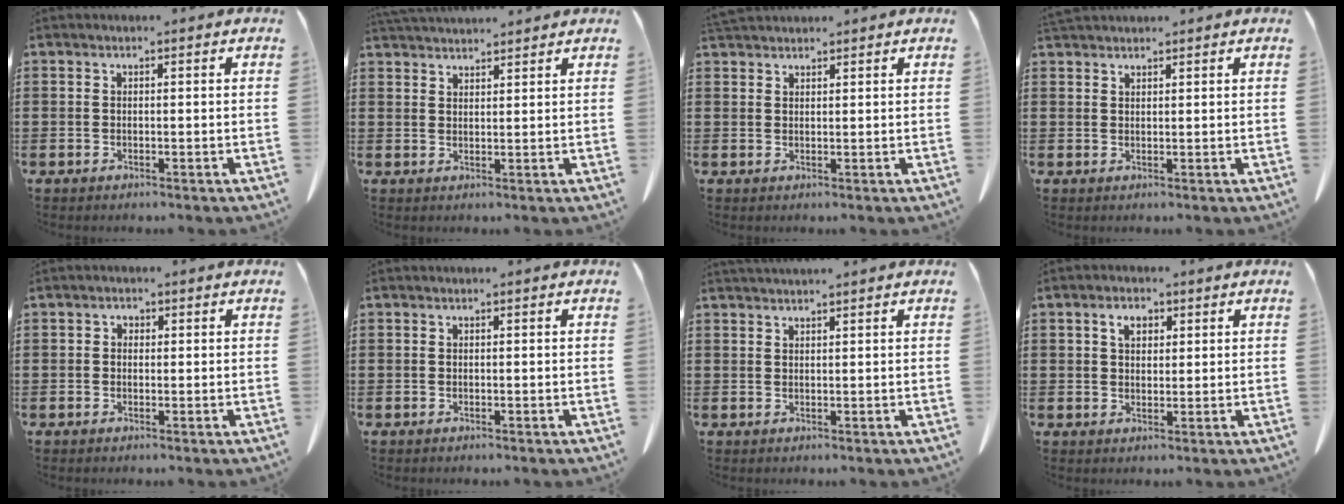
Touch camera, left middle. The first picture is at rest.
{"total": 3.1, "force": [3.1, 0.2, 0.4], "torque": [-0.016, -0.007, 0.060]}
{"total": 2.2, "force": [2.1, 0.5, 0.5], "torque": [-0.015, 0.004, 0.041]}
{"total": 1.7, "force": [1.6, 0.4, 0.3], "torque": [-0.009, 0.002, 0.032]}
{"total": 0.8, "force": [0.0, 0.7, 0.4], "torque": [-0.009, 0.005, -0.001]}
{"total": 0.0}
{"total": 1.3, "force": [1.3, -0.1, 0.2], "torque": [-0.007, -0.001, 0.025]}
{"total": 3.1, "force": [1.5, 1.9, 2.0], "torque": [-0.039, 0.007, 0.023]}